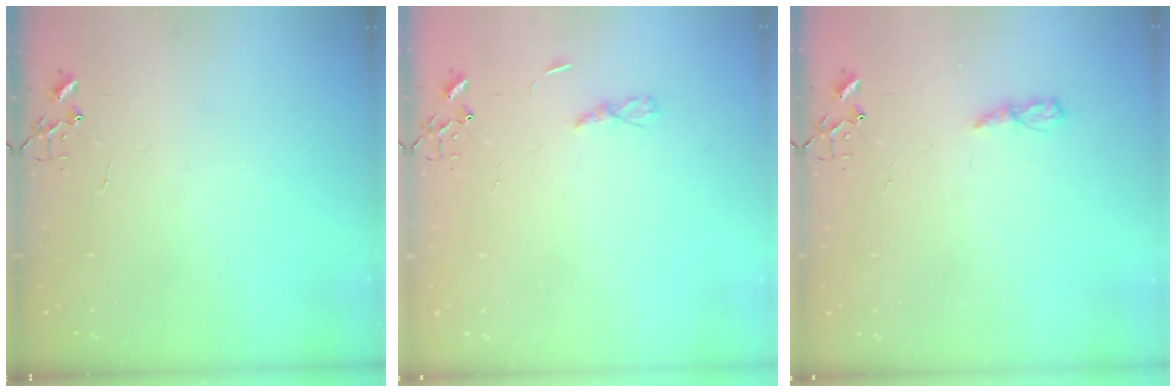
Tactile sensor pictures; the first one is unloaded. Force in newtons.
{"total": 2.9, "press": 2.9, "slide": 0.3}
{"total": 4.6, "press": 4.6, "slide": 0.5}